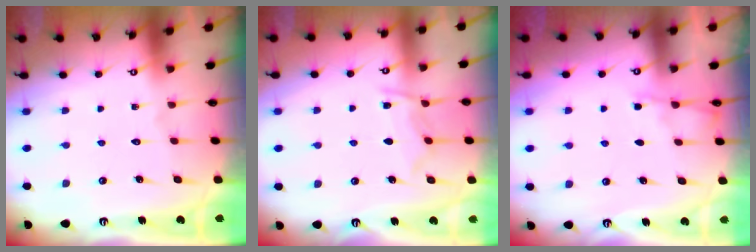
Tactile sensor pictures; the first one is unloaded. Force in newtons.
{"total": 7.6, "press": 7.5, "slide": 0.7}
{"total": 2.6, "press": 2.5, "slide": 0.4}